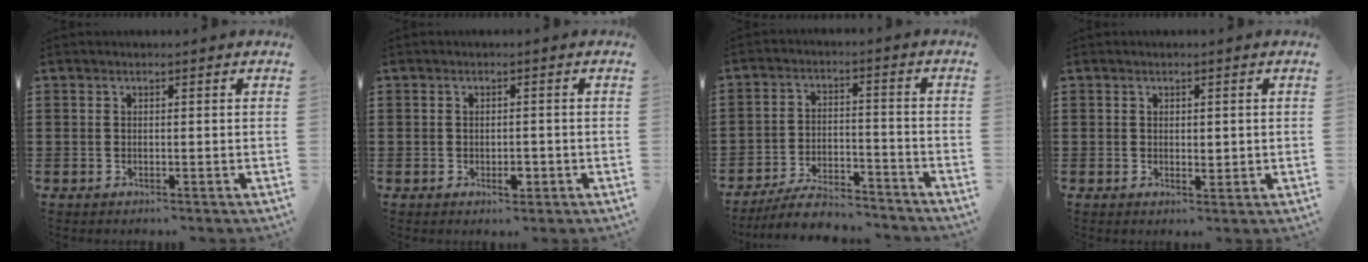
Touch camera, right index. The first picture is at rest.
{"total": 2.6, "force": [-0.9, 1.3, 2.1], "torque": [-0.030, -0.003, -0.017]}
{"total": 6.6, "force": [-6.2, 0.9, 1.8], "torque": [-0.038, 0.009, -0.120]}
{"total": 1.1, "force": [0.3, 0.9, 0.5], "torque": [-0.011, 0.008, 0.005]}